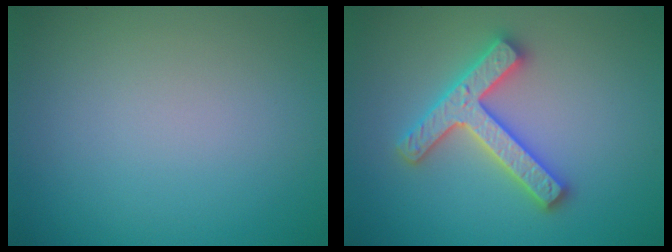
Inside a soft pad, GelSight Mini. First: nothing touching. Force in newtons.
{"total": 4.7, "press": 4.7, "slide": 0.8}